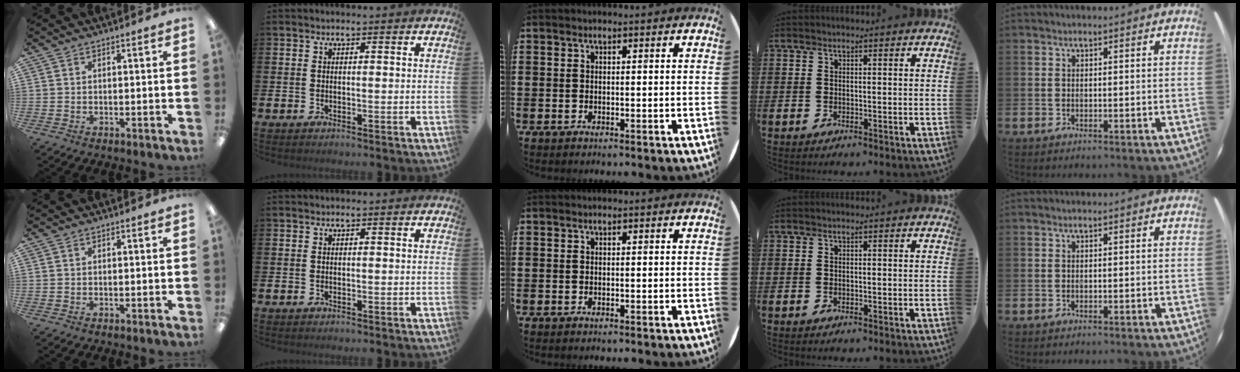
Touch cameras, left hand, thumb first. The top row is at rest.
{}